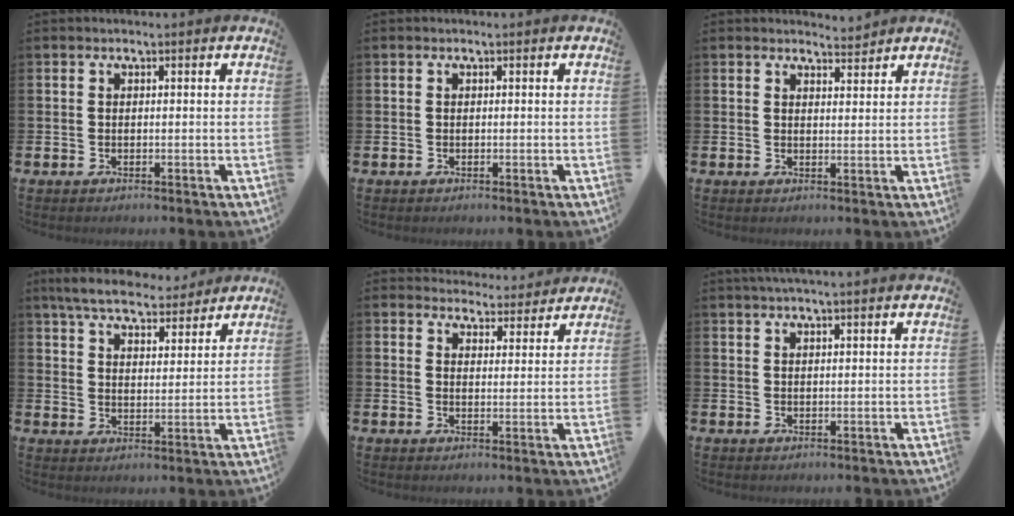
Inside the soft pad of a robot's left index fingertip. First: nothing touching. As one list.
[{"total": 0.0}, {"total": 2.9, "force": [2.9, 0.2, -0.1], "torque": [0.006, -0.019, 0.050]}, {"total": 6.6, "force": [6.2, 1.4, 1.8], "torque": [-0.057, -0.030, 0.110]}, {"total": 4.2, "force": [4.1, 1.0, -0.2], "torque": [-0.001, -0.034, 0.070]}, {"total": 2.2, "force": [2.1, -0.3, 0.7], "torque": [-0.012, -0.006, 0.037]}]